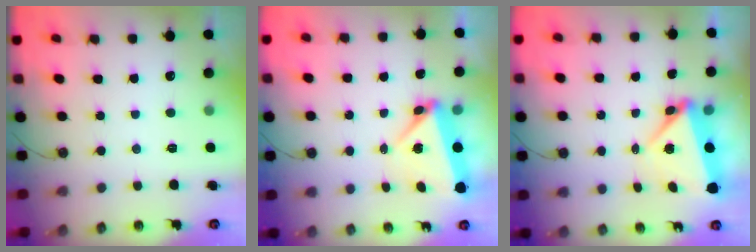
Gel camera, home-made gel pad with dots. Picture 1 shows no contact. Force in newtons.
{"total": 5.9, "press": 5.7, "slide": 1.4}
{"total": 6.1, "press": 6.1, "slide": 0.6}